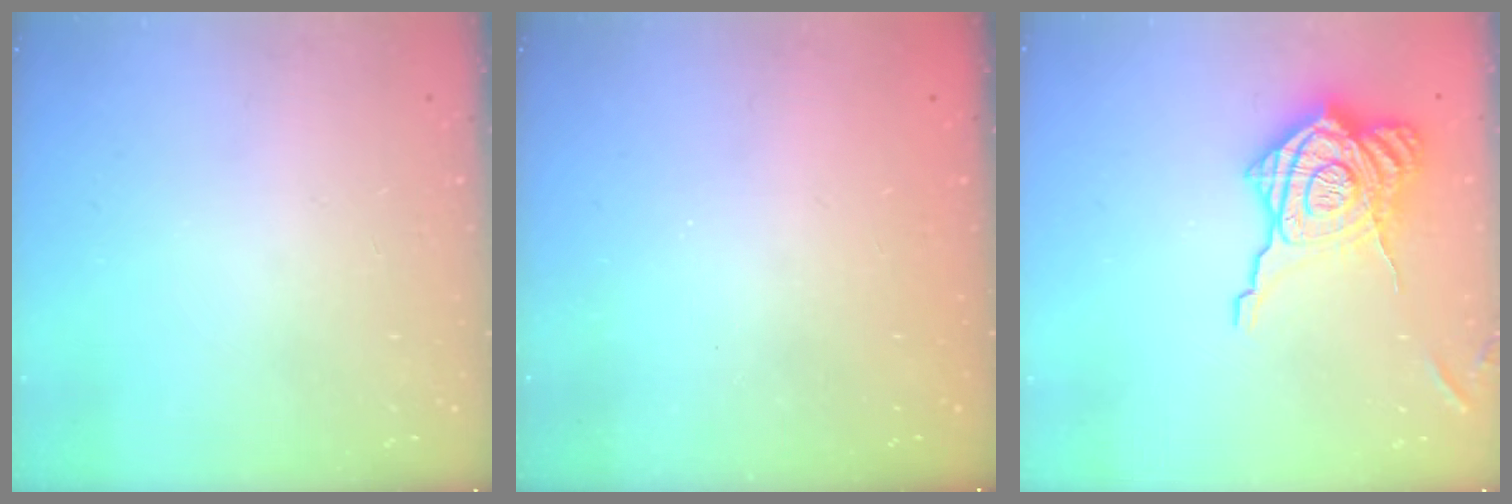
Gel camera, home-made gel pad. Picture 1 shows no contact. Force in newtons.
{"total": 2.4, "press": 2.3, "slide": 0.8}
{"total": 21.6, "press": 21.6, "slide": 1.1}